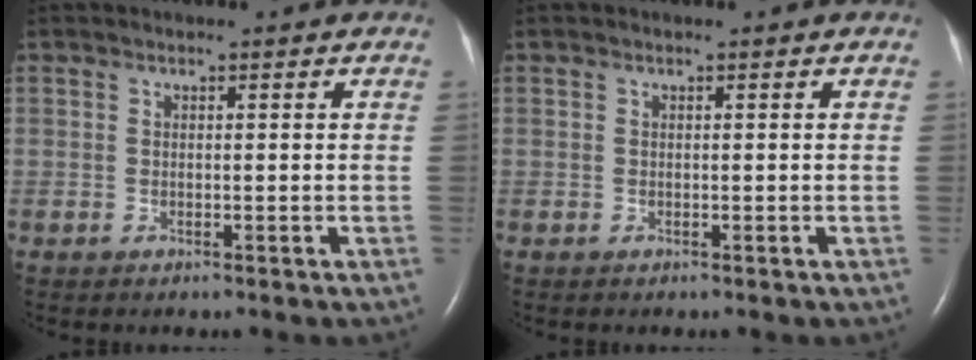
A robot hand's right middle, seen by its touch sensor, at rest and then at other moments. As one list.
[{"total": 0.0}]